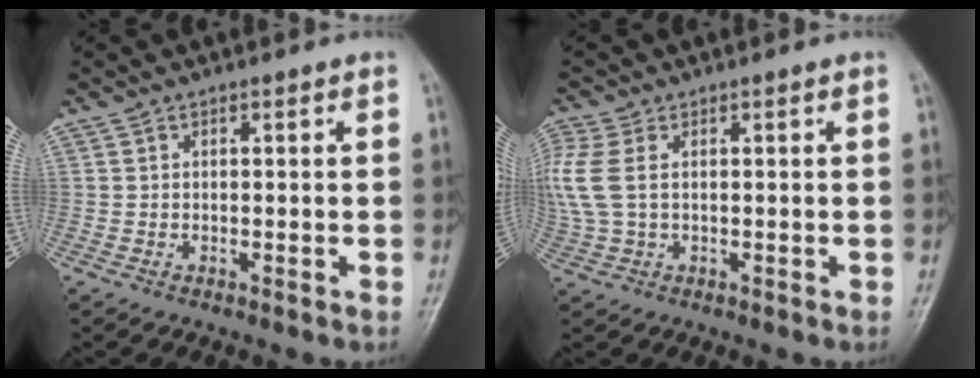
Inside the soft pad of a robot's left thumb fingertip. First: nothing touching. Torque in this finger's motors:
{"motor_torque": [-0.26, 0.90, 0.92, -0.66, 0.26]}